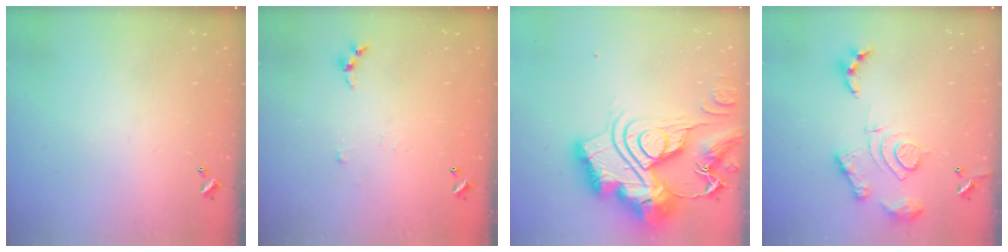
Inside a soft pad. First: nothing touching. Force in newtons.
{"total": 3.7, "press": 3.7, "slide": 0.5}
{"total": 0.6, "press": 0.6, "slide": 0.0}
{"total": 14.5, "press": 14.4, "slide": 1.3}